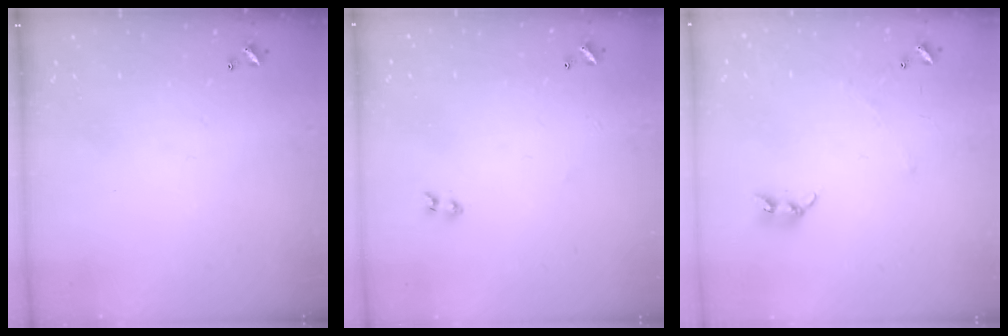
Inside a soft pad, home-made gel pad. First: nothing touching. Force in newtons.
{"total": 1.9, "press": 1.7, "slide": 0.9}
{"total": 3.6, "press": 3.6, "slide": 0.6}